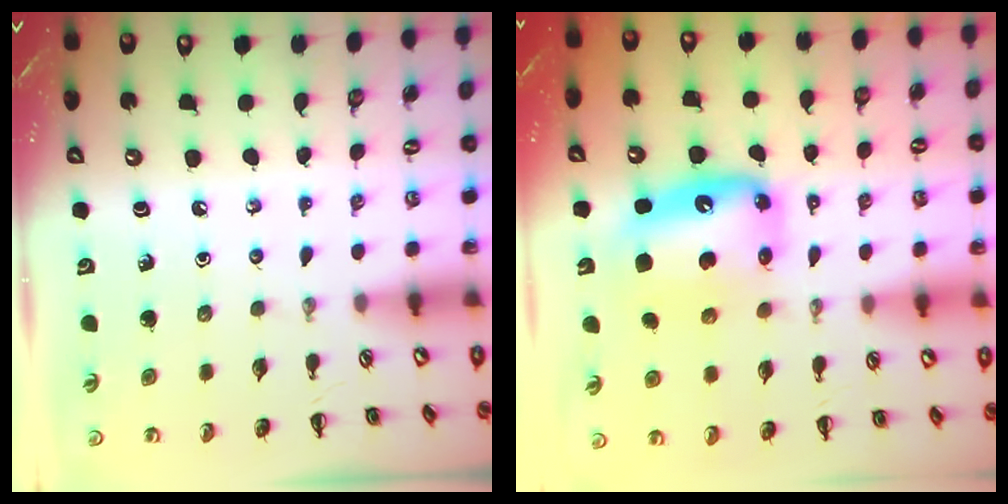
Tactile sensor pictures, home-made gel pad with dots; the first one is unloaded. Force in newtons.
{"total": 11.3, "press": 10.9, "slide": 3.1}